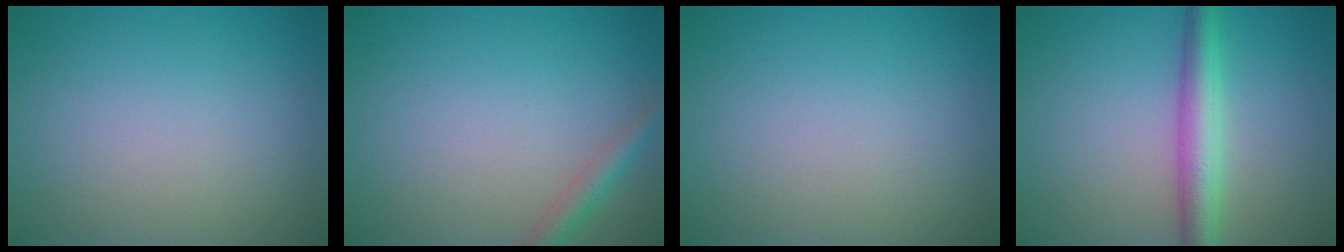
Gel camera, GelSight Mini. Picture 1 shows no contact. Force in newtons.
{"total": 1.9, "press": 1.9, "slide": 0.0}
{"total": 0.0}
{"total": 4.0, "press": 4.0, "slide": 0.0}